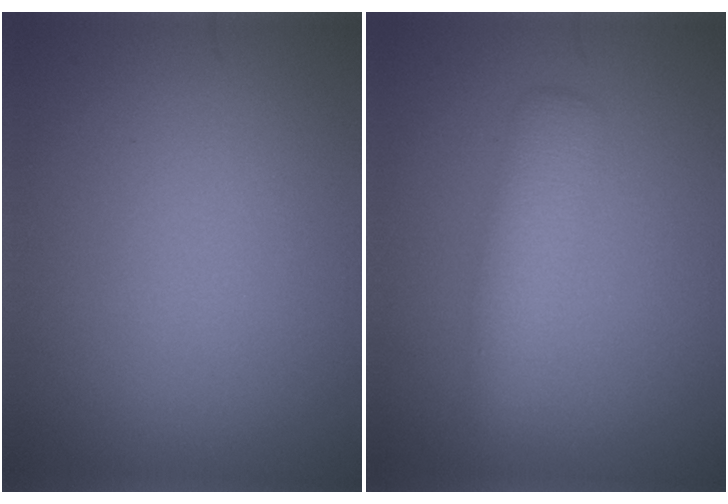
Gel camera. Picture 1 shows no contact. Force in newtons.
{"total": 2.9, "press": 2.9, "slide": 0.1}